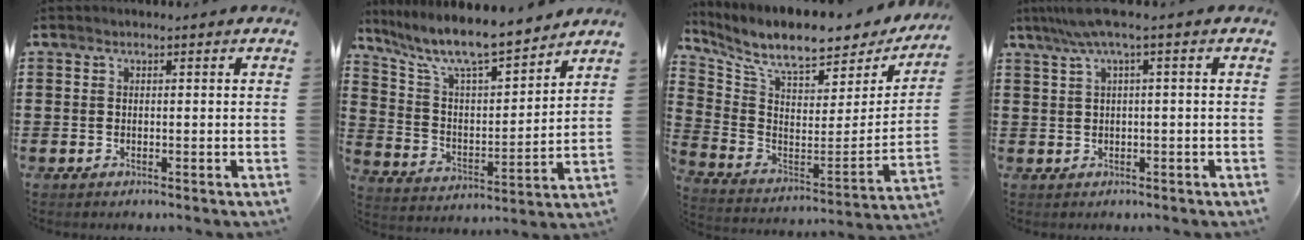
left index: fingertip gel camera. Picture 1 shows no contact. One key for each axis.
{"total": 9.3, "fx": 8.1, "fy": 1.3, "fz": 4.4, "tx": -0.120, "ty": -0.052, "tz": 0.137}
{"total": 9.0, "fx": 7.5, "fy": 1.8, "fz": 4.6, "tx": -0.116, "ty": -0.063, "tz": 0.126}
{"total": 4.1, "fx": 1.1, "fy": -0.1, "fz": 3.9, "tx": -0.076, "ty": -0.002, "tz": 0.019}